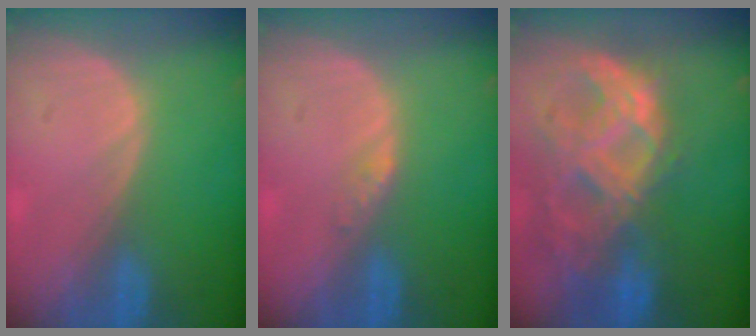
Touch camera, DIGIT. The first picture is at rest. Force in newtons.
{"total": 1.2, "press": 1.2, "slide": 0.1}
{"total": 11.3, "press": 9.5, "slide": 6.0}